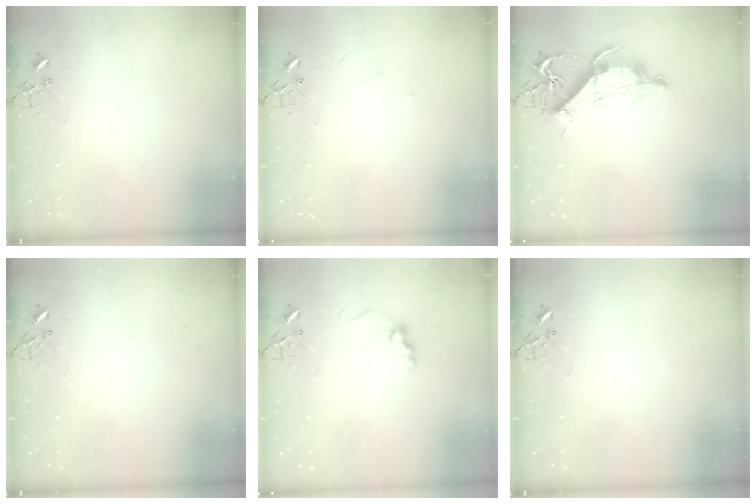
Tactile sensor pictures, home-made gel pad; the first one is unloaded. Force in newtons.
{"total": 3.5, "press": 3.4, "slide": 0.4}
{"total": 12.9, "press": 12.9, "slide": 1.5}
{"total": 0.0}
{"total": 7.5, "press": 7.5, "slide": 0.2}
{"total": 0.0}